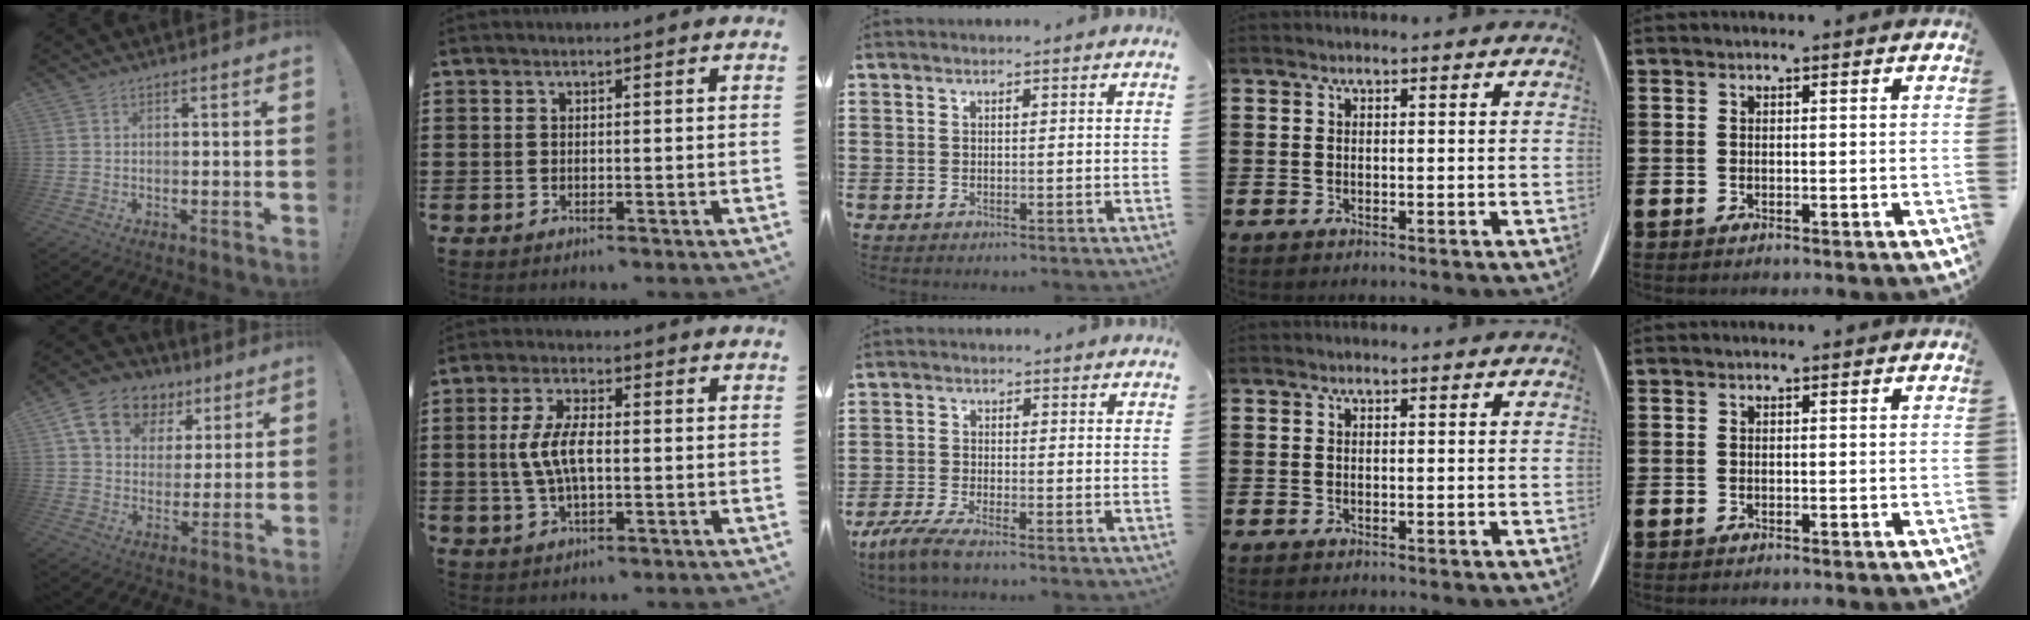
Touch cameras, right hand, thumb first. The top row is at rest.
{"thumb": {"total": 14.2, "force": [7.4, 10.5, 6.1], "torque": [-0.088, -0.035, 0.141]}, "index": {"total": 6.4, "force": [-0.2, 2.5, 5.9], "torque": [-0.135, -0.003, -0.013]}, "middle": {"total": 4.3, "force": [-3.6, 0.5, 2.3], "torque": [-0.067, -0.013, -0.077]}}